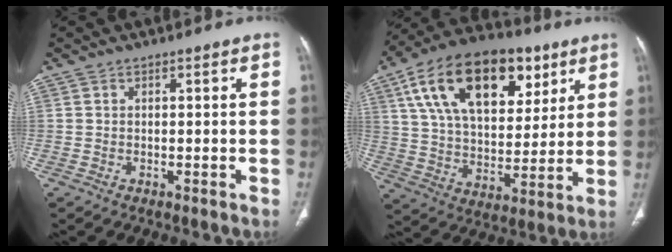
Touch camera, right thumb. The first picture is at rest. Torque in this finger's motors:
{"motor_torque": [0.09, 4.81, 2.37, 0.40, 0.57]}